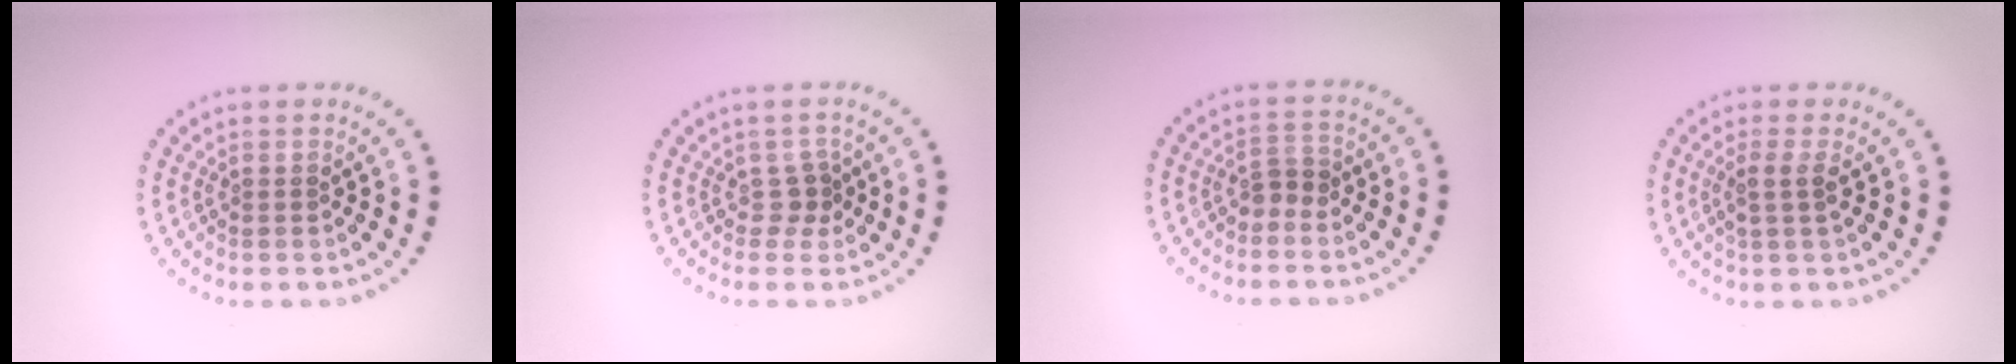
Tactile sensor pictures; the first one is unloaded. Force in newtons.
{"total": 1.5, "press": 1.0, "slide": 1.1}
{"total": 1.3, "press": 1.1, "slide": 0.7}
{"total": 1.6, "press": 1.3, "slide": 0.9}